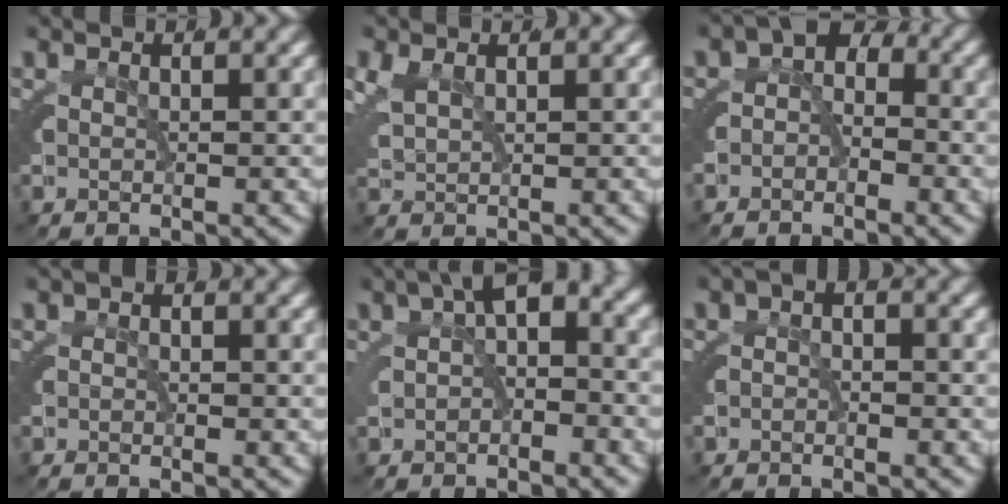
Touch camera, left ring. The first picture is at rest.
{"total": 1.5, "force": [1.0, 0.7, 0.9], "torque": [-0.025, -0.002, 0.028]}
{"total": 2.4, "force": [-1.1, 1.6, 1.4], "torque": [-0.005, -0.010, -0.024]}
{"total": 0.8, "force": [-0.7, -0.3, -0.1], "torque": [0.010, -0.003, -0.014]}
{"total": 2.9, "force": [0.1, 1.0, 2.7], "torque": [-0.025, 0.001, 0.001]}
{"total": 1.0, "force": [-1.0, 0.1, 0.3], "torque": [0.006, 0.000, -0.021]}